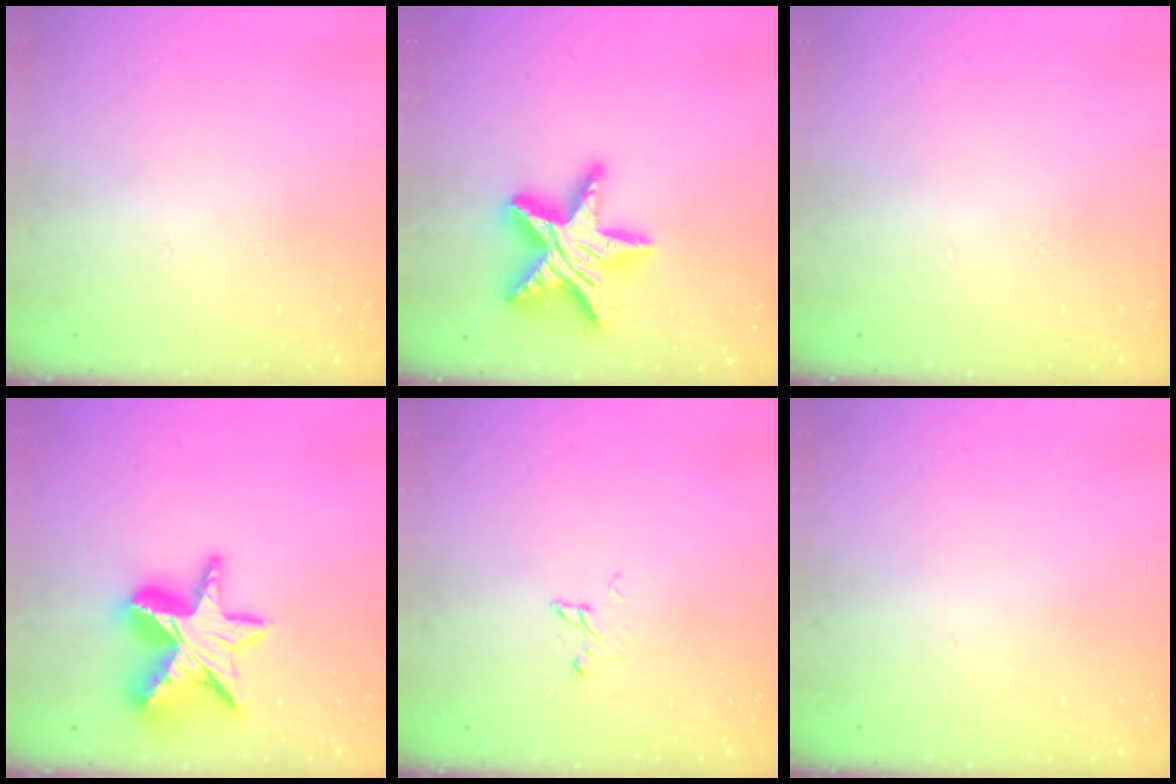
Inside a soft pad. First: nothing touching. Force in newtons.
{"total": 18.7, "press": 18.6, "slide": 1.3}
{"total": 0.0}
{"total": 16.4, "press": 16.3, "slide": 1.3}
{"total": 3.1, "press": 3.1, "slide": 0.4}
{"total": 0.0}